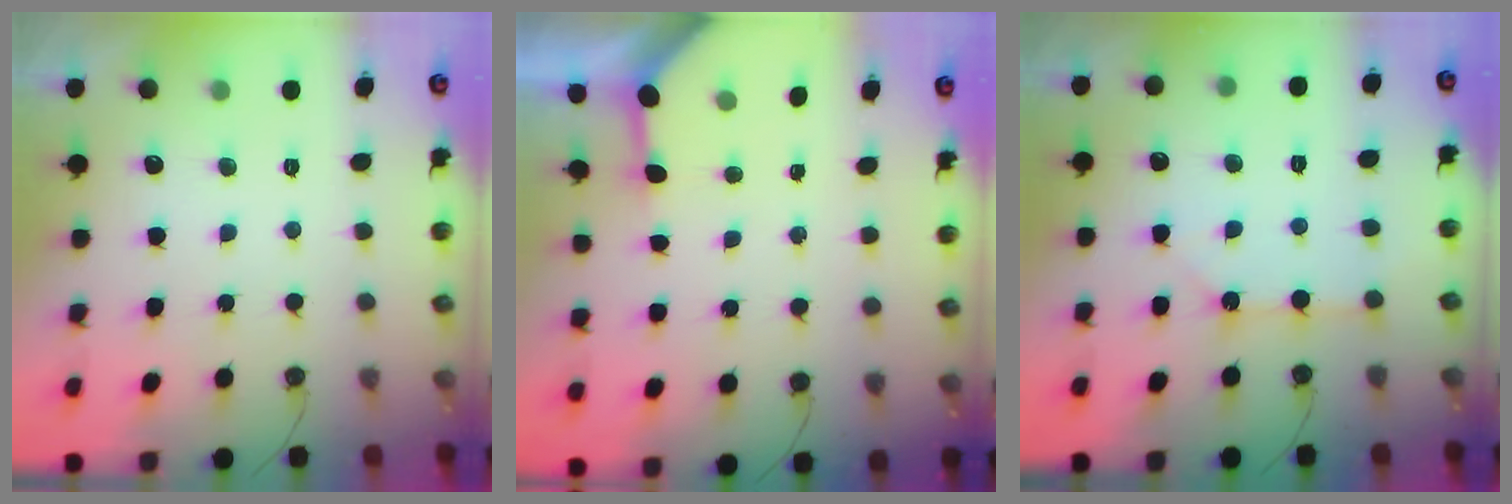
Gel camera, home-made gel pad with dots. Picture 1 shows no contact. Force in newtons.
{"total": 3.3, "press": 3.3, "slide": 0.3}
{"total": 3.3, "press": 3.3, "slide": 0.3}